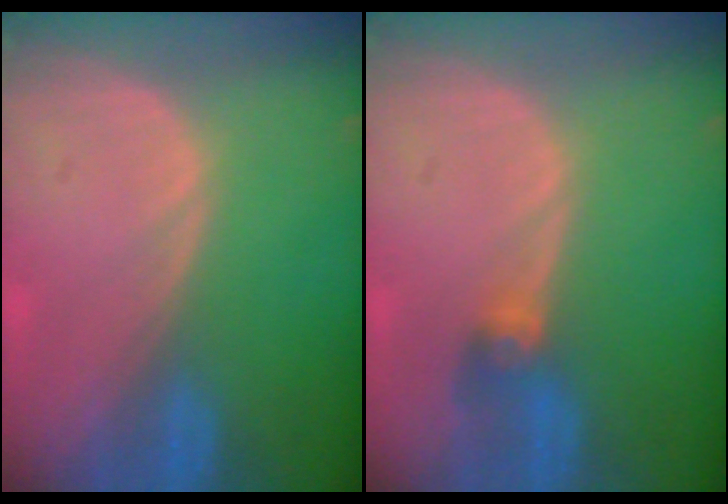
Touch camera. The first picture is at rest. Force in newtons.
{"total": 2.7, "press": 2.7, "slide": 0.3}